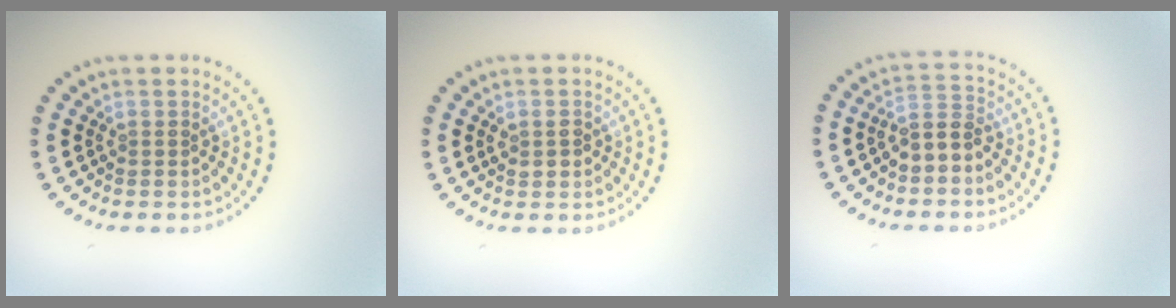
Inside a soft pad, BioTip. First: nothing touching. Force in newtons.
{"total": 1.5, "press": 1.4, "slide": 0.4}
{"total": 2.9, "press": 2.7, "slide": 1.2}